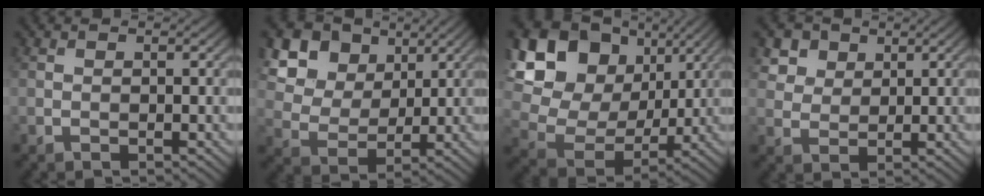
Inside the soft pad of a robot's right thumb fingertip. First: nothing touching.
{"total": 14.3, "force": [7.4, 10.0, 6.9], "torque": [-0.199, 0.022, 0.161]}
{"total": 19.0, "force": [7.4, 14.3, 10.0], "torque": [-0.280, 0.050, 0.168]}
{"total": 4.6, "force": [2.9, 3.2, 1.7], "torque": [-0.050, -0.013, 0.069]}